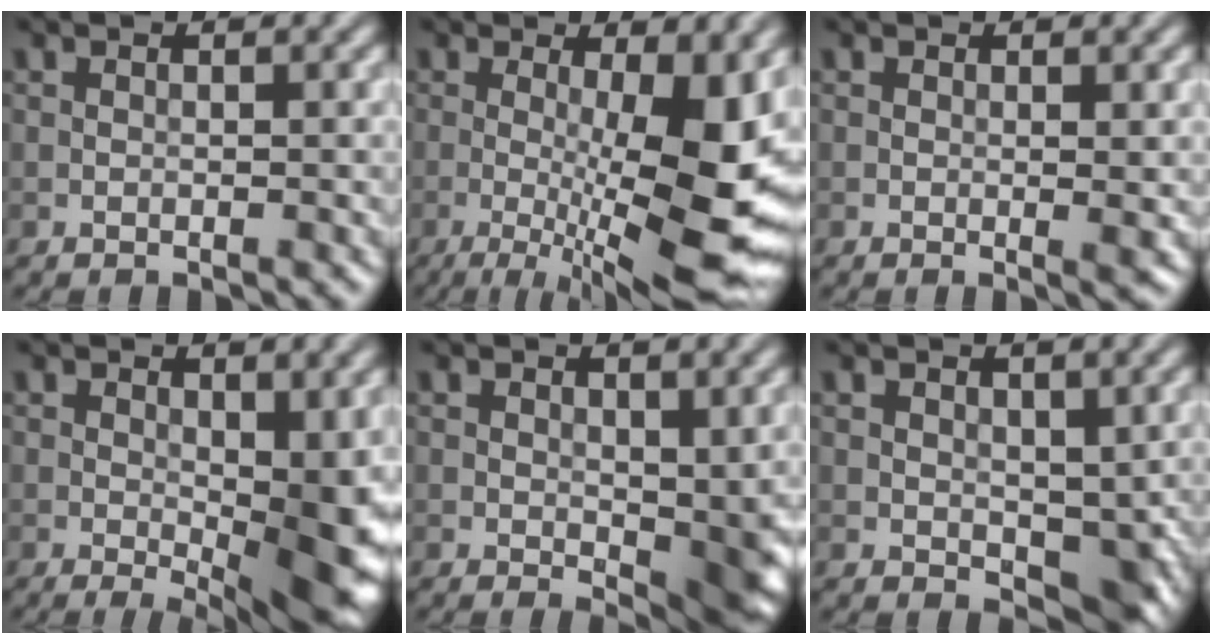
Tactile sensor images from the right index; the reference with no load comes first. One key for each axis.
{"total": 14.1, "fx": -1.2, "fy": 3.8, "fz": 13.5, "tx": -0.168, "ty": -0.011, "tz": -0.012}
{"total": 1.4, "fx": 0.1, "fy": 0.2, "fz": 1.4, "tx": -0.020, "ty": -0.004, "tz": 0.000}
{"total": 8.3, "fx": -0.6, "fy": 3.1, "fz": 7.6, "tx": -0.104, "ty": -0.015, "tz": -0.001}
{"total": 4.7, "fx": 0.4, "fy": 2.5, "fz": 4.0, "tx": -0.056, "ty": -0.010, "tz": 0.012}
{"total": 3.2, "fx": 0.3, "fy": 2.1, "fz": 2.3, "tx": -0.032, "ty": -0.008, "tz": 0.010}